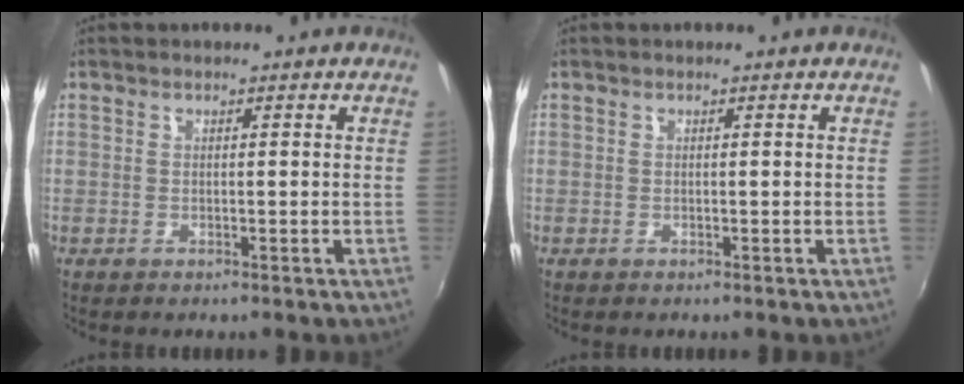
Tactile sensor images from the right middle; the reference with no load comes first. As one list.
[{"total": 0.0}]